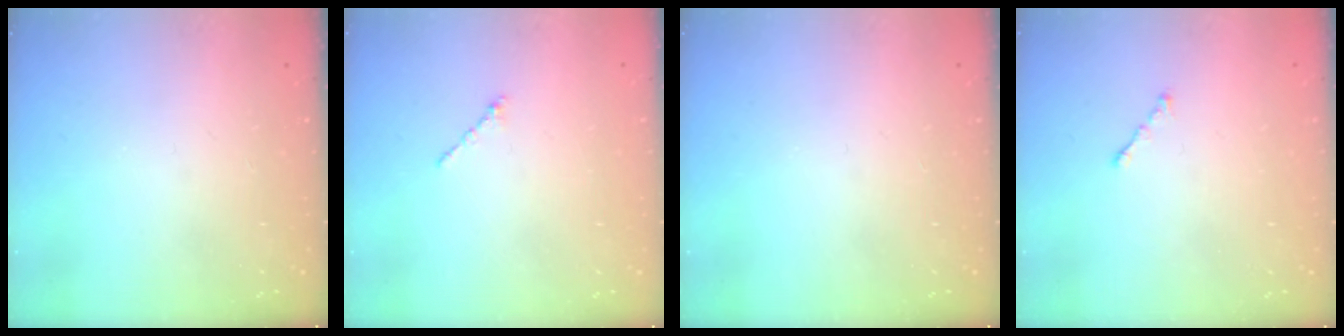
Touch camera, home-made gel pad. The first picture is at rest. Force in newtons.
{"total": 1.0, "press": 0.9, "slide": 0.4}
{"total": 0.0}
{"total": 0.7, "press": 0.5, "slide": 0.5}